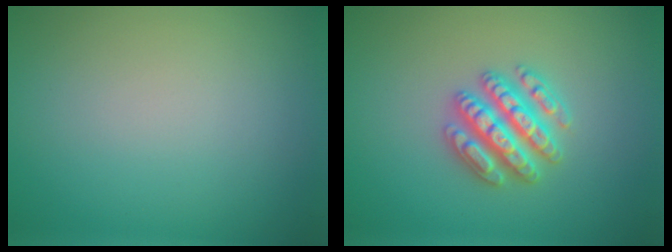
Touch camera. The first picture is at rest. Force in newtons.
{"total": 4.7, "press": 4.6, "slide": 0.9}